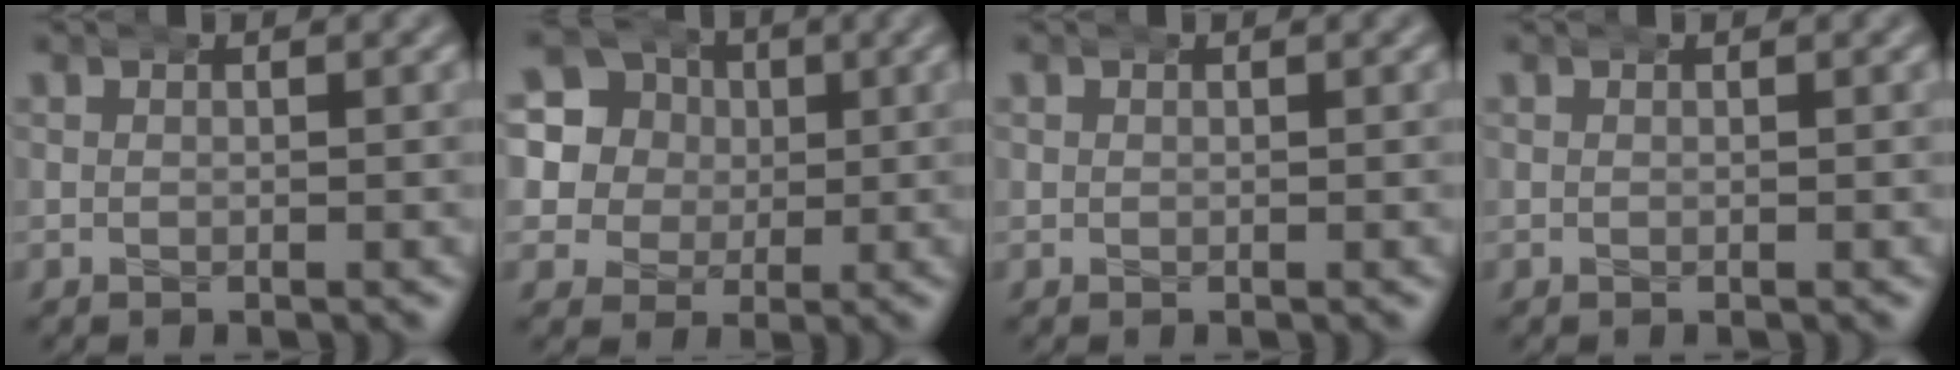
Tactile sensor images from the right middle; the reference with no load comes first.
{"total": 13.2, "force": [2.0, 12.0, 5.1], "torque": [-0.139, -0.021, 0.020]}
{"total": 0.0}
{"total": 0.0}